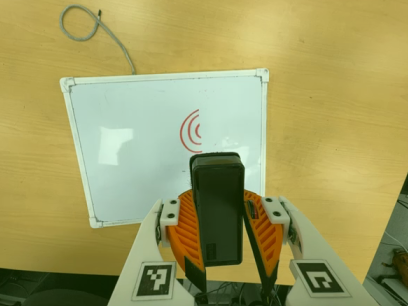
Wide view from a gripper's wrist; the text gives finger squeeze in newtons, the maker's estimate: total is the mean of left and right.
{"total": 11.0, "left": 10.3, "right": 11.8}